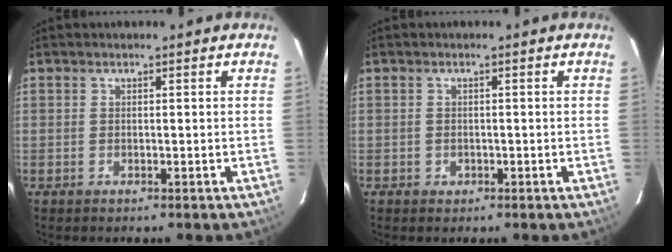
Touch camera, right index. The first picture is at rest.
{"total": 1.2, "force": [-0.5, 1.1, 0.1], "torque": [0.001, 0.001, -0.003]}